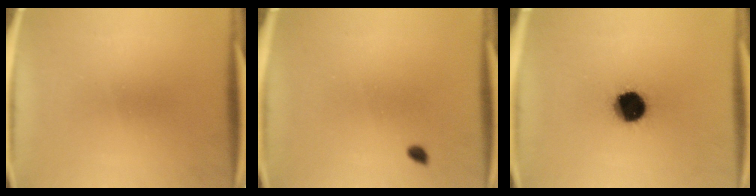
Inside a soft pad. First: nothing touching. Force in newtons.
{"total": 0.9}
{"total": 12.8}